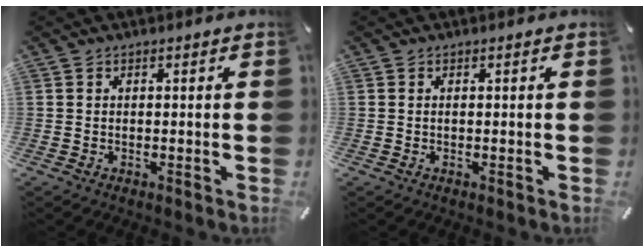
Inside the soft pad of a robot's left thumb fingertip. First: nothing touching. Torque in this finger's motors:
{"motor_torque": [0.21, 0.48, 0.07, 0.27, 0.00]}